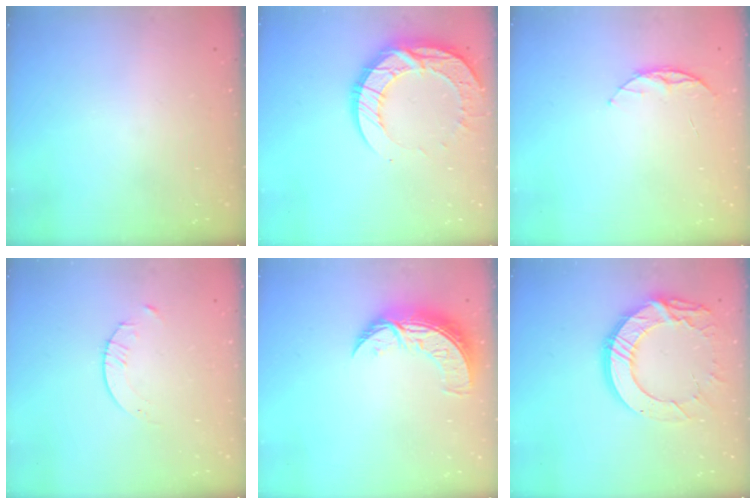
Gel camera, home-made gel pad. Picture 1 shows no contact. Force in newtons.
{"total": 15.4, "press": 15.4, "slide": 1.2}
{"total": 6.0, "press": 5.9, "slide": 0.6}
{"total": 2.1, "press": 2.1, "slide": 0.3}
{"total": 9.7, "press": 9.7, "slide": 0.8}
{"total": 15.1, "press": 15.1, "slide": 0.9}